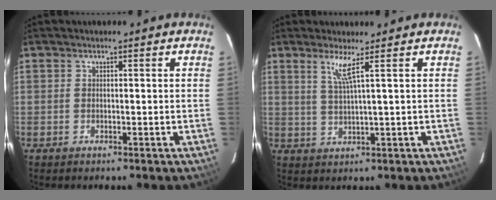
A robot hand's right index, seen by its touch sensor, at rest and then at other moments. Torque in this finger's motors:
{"motor_torque": [0.14, 0.05, 0.16, 0.06]}